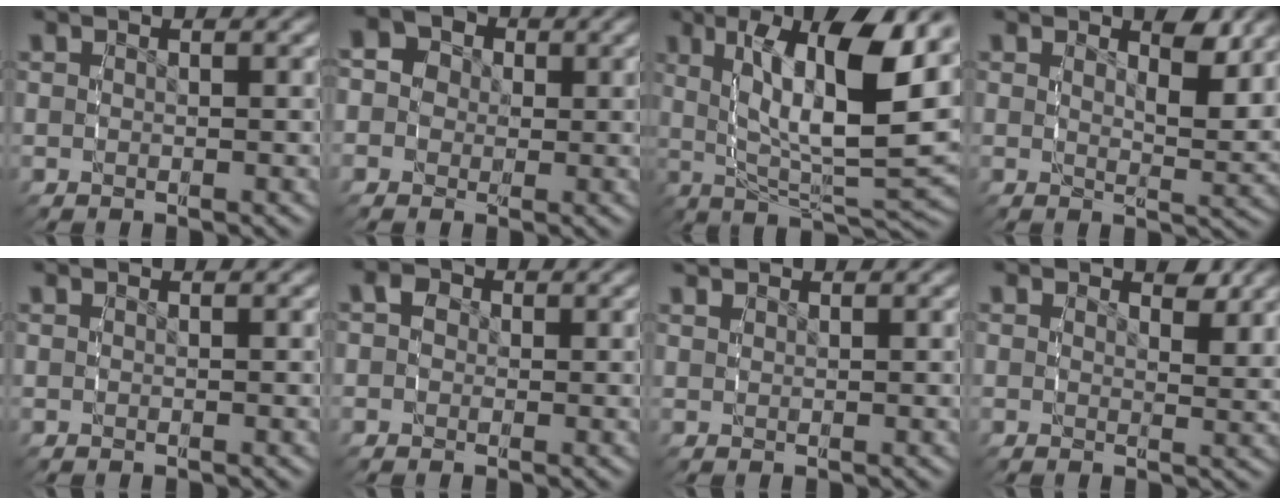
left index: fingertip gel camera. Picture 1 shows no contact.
{"total": 6.0, "force": [1.2, 5.4, 2.5], "torque": [-0.051, 0.009, 0.002]}
{"total": 12.5, "force": [3.0, 4.1, 11.5], "torque": [-0.166, 0.016, 0.048]}
{"total": 3.1, "force": [1.9, 0.5, 2.4], "torque": [-0.036, -0.018, 0.032]}
{"total": 0.0}
{"total": 1.8, "force": [0.3, 1.7, 0.7], "torque": [-0.008, 0.001, -0.003]}
{"total": 0.6, "force": [0.6, -0.1, -0.1], "torque": [-0.001, -0.002, 0.017]}
{"total": 2.0, "force": [1.4, 0.7, 1.2], "torque": [-0.013, -0.005, 0.019]}